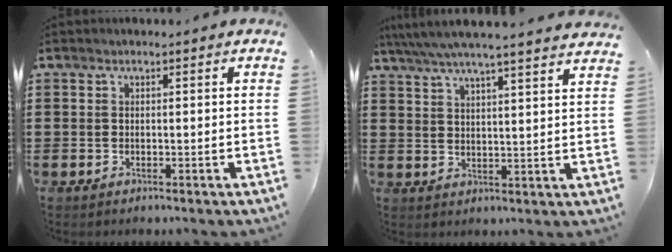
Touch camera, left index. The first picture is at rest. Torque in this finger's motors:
{"motor_torque": [2.14, 0.00, 0.58, 0.15]}